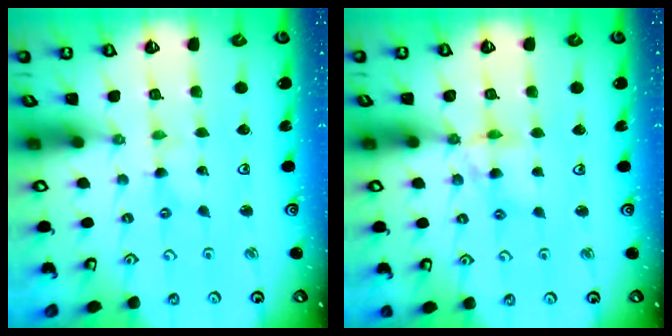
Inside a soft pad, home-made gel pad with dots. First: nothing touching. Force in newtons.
{"total": 6.0, "press": 6.0, "slide": 0.5}